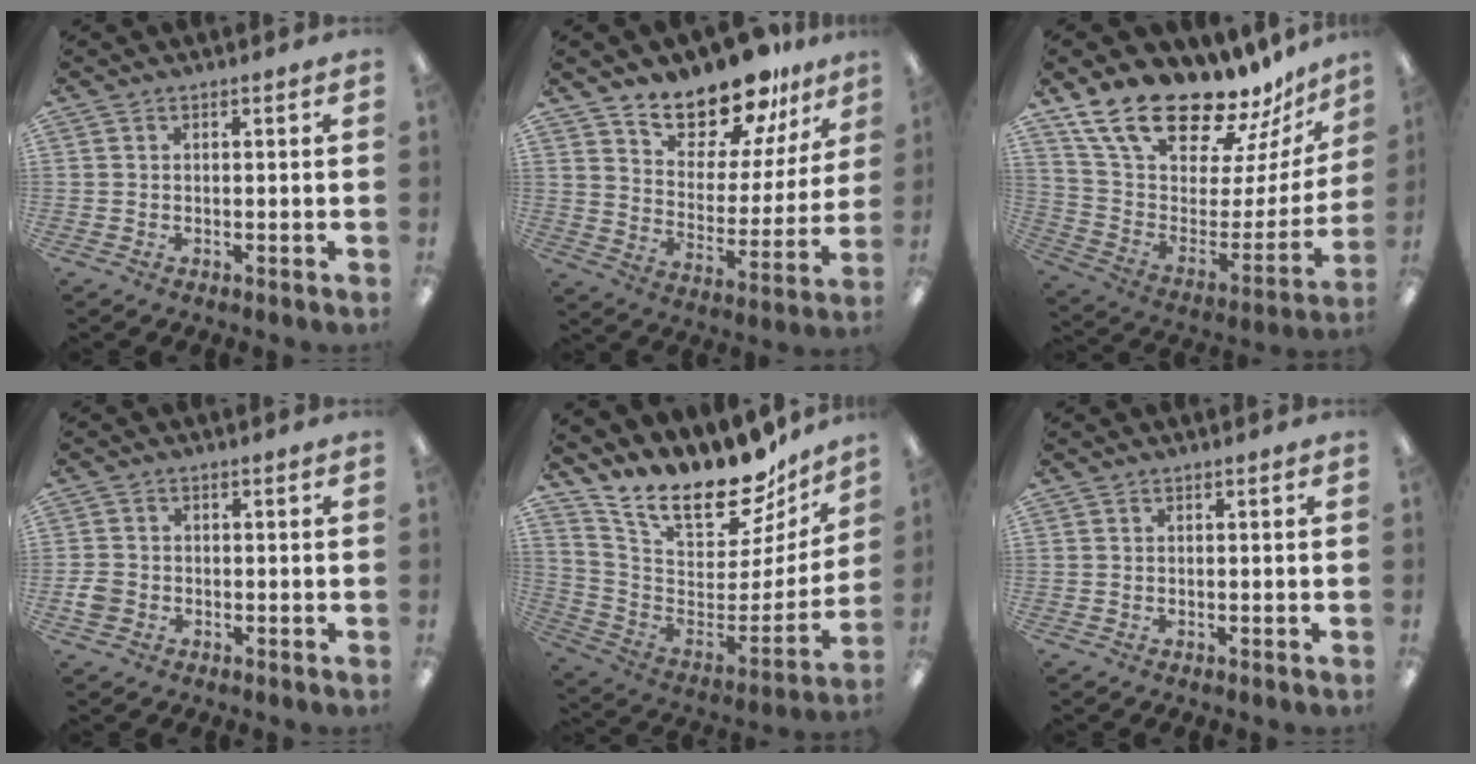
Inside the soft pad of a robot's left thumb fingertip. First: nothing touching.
{"total": 16.5, "force": [14.7, 5.6, 4.8], "torque": [-0.086, -0.119, 0.262]}
{"total": 23.4, "force": [19.0, 8.1, 11.0], "torque": [-0.193, -0.143, 0.342]}
{"total": 3.0, "force": [-0.9, 2.6, 1.2], "torque": [-0.018, 0.008, -0.016]}
{"total": 21.3, "force": [16.9, 7.8, 10.4], "torque": [-0.162, -0.136, 0.288]}
{"total": 0.0}